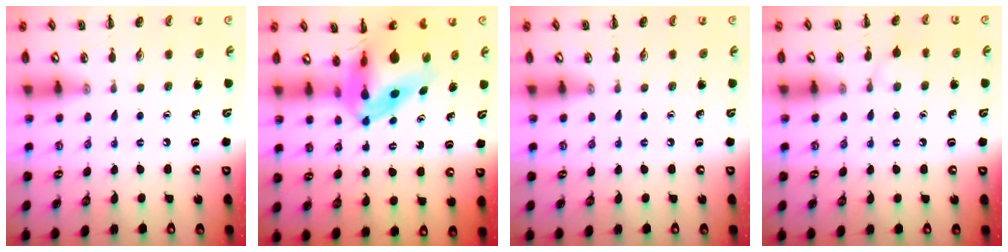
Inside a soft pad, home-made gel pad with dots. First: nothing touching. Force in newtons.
{"total": 9.3, "press": 8.7, "slide": 3.2}
{"total": 0.0}
{"total": 6.2, "press": 5.9, "slide": 1.8}